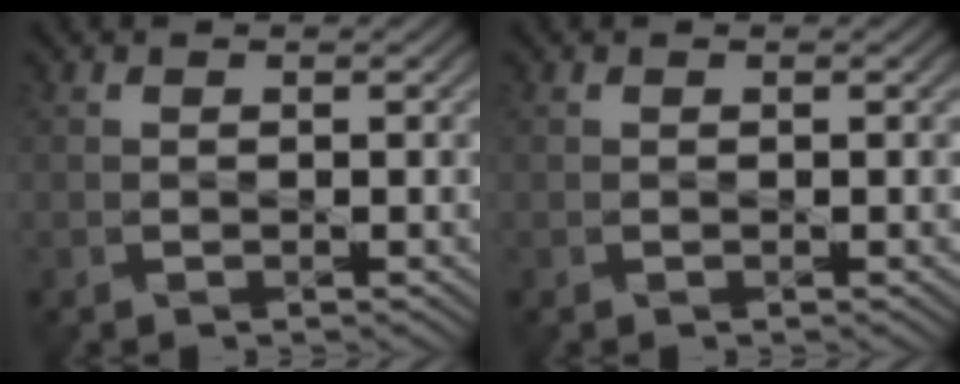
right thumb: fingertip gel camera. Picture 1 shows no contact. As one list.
[{"total": 0.0}]